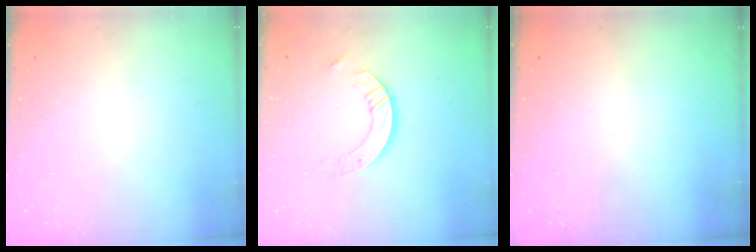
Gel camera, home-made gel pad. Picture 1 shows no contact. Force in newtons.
{"total": 6.3, "press": 6.3, "slide": 0.5}
{"total": 0.0}